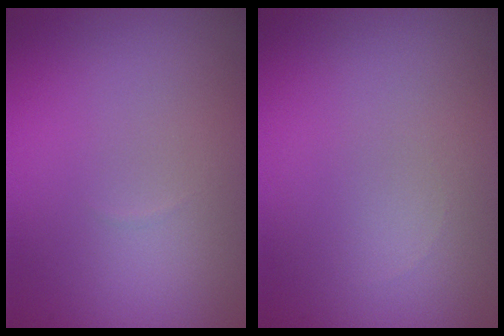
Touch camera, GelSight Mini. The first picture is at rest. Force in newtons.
{"total": 0.0}